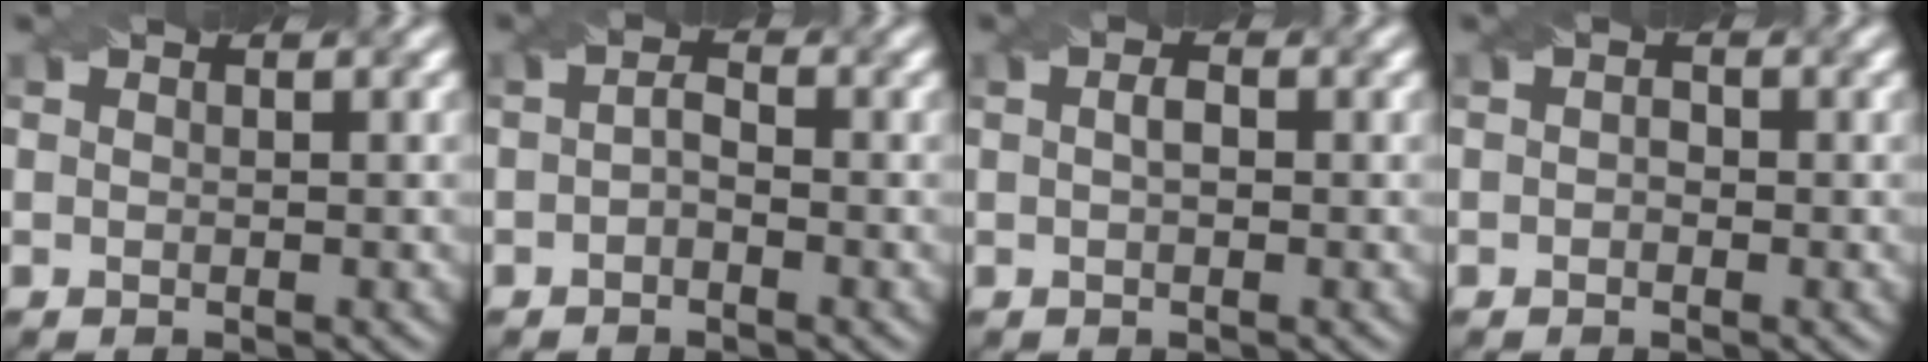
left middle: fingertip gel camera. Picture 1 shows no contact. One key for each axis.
{"total": 1.5, "fx": -0.4, "fy": 0.8, "fz": 1.2, "tx": -0.025, "ty": 0.004, "tz": -0.010}
{"total": 1.5, "fx": 0.2, "fy": 0.8, "fz": 1.2, "tx": -0.018, "ty": -0.001, "tz": 0.000}
{"total": 1.0, "fx": -0.1, "fy": 0.7, "fz": 0.6, "tx": -0.012, "ty": -0.002, "tz": -0.006}